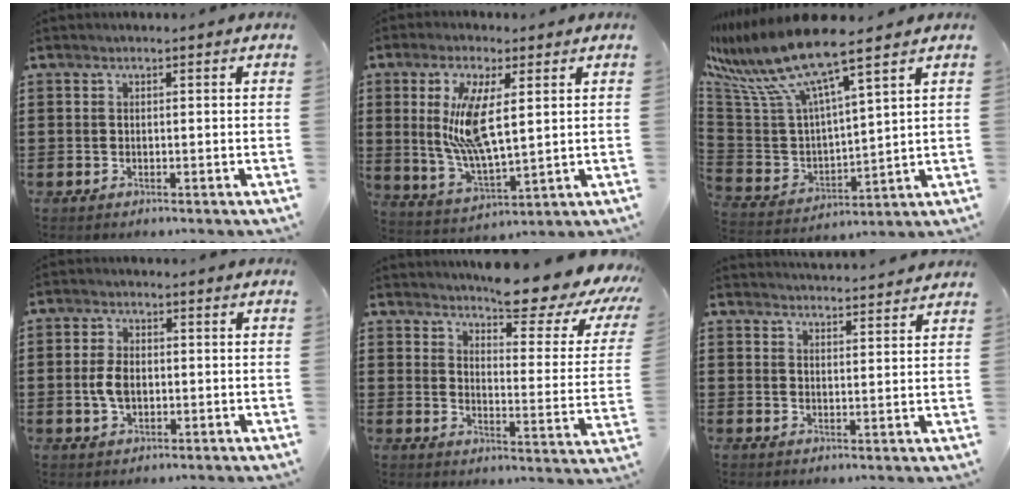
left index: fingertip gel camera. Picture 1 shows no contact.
{"total": 10.5, "force": [3.1, 3.5, 9.4], "torque": [-0.206, -0.002, 0.051]}
{"total": 10.6, "force": [8.0, 0.8, 6.9], "torque": [-0.181, -0.061, 0.130]}
{"total": 4.1, "force": [-0.2, 2.5, 3.2], "torque": [-0.084, 0.000, -0.011]}
{"total": 8.9, "force": [7.9, 0.8, 3.9], "torque": [-0.062, -0.068, 0.126]}
{"total": 3.1, "force": [3.1, -0.2, -0.3], "torque": [0.003, -0.021, 0.055]}